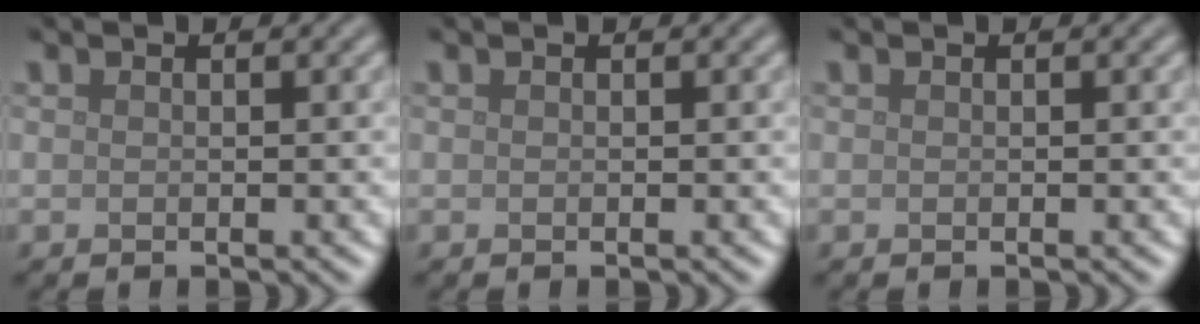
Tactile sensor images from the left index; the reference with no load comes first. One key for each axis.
{"total": 0.0}
{"total": 0.0}